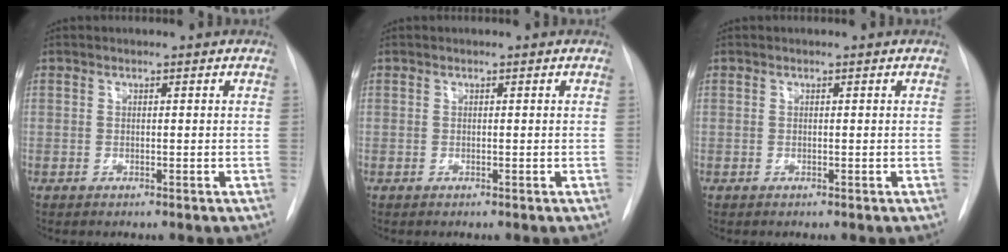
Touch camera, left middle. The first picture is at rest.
{"total": 0.0}
{"total": 0.0}